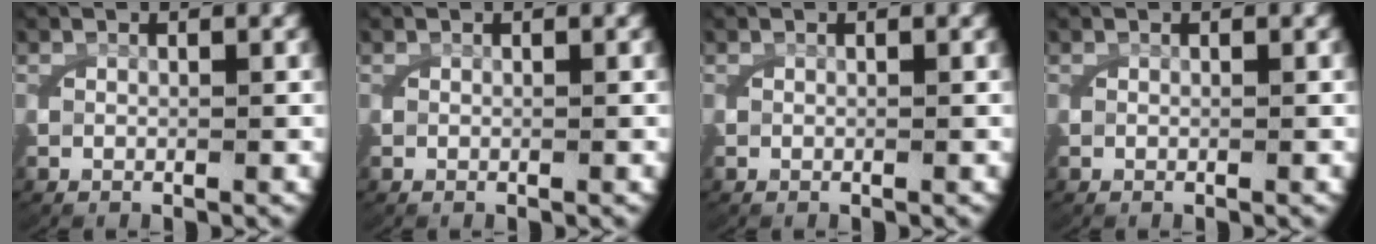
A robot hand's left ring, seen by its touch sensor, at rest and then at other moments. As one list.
[{"total": 0.0}, {"total": 0.0}, {"total": 0.0}]